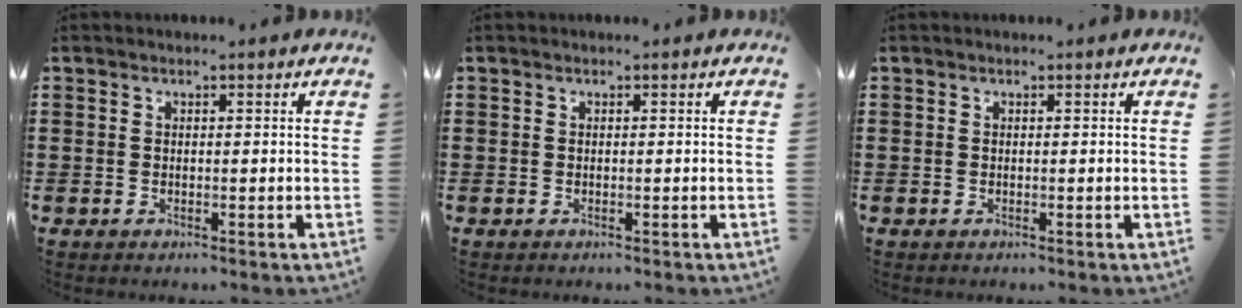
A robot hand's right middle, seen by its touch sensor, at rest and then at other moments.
{"total": 0.0}
{"total": 0.0}